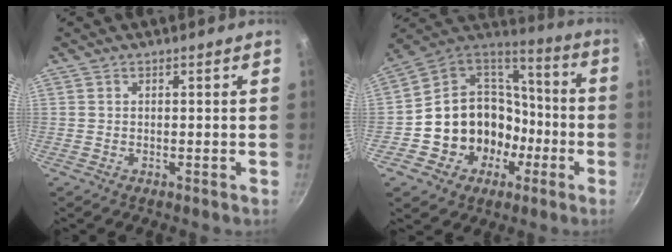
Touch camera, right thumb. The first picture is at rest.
{"total": 19.2, "force": [-4.8, 16.4, 8.7], "torque": [-0.114, 0.063, -0.065]}